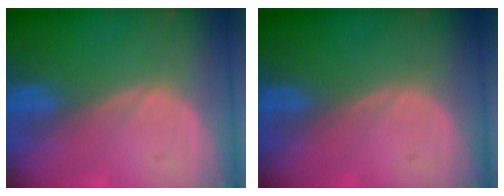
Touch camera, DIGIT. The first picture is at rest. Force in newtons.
{"total": 0.0}